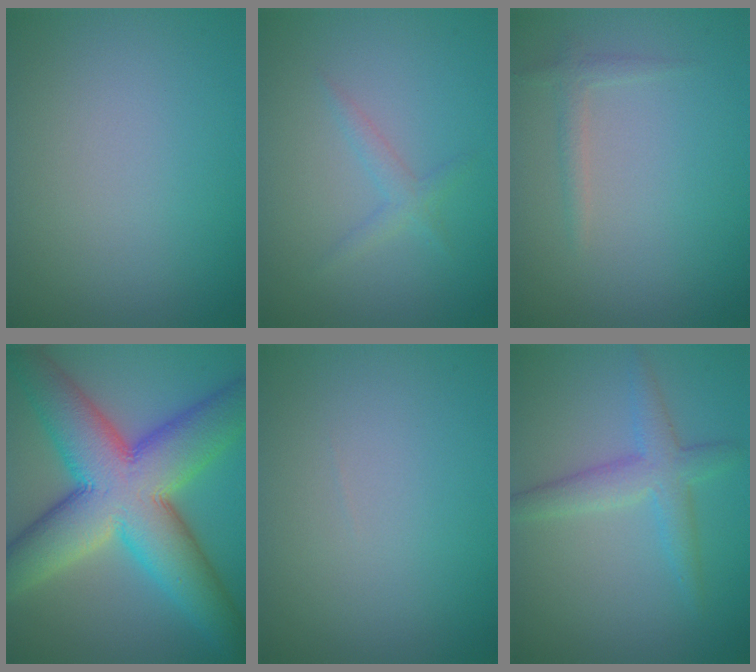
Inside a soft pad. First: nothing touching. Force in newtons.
{"total": 1.3, "press": 1.3, "slide": 0.1}
{"total": 1.2, "press": 1.2, "slide": 0.0}
{"total": 14.2, "press": 14.2, "slide": 0.6}
{"total": 0.0}
{"total": 3.2, "press": 3.2, "slide": 0.1}